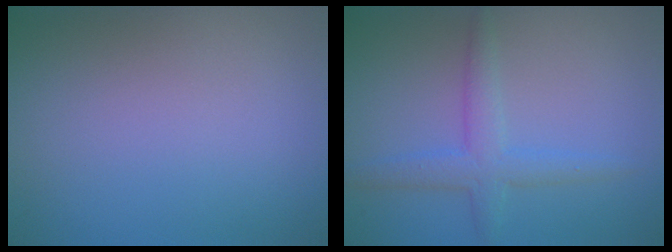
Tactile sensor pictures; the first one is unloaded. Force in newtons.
{"total": 3.0, "press": 3.0, "slide": 0.1}